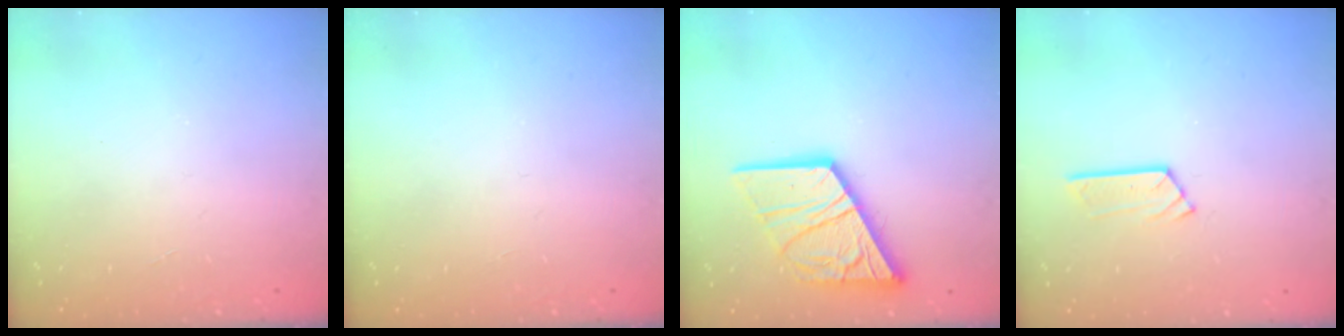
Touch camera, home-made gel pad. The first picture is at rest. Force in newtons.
{"total": 0.0}
{"total": 17.9, "press": 17.8, "slide": 1.8}
{"total": 3.8, "press": 3.8, "slide": 0.3}